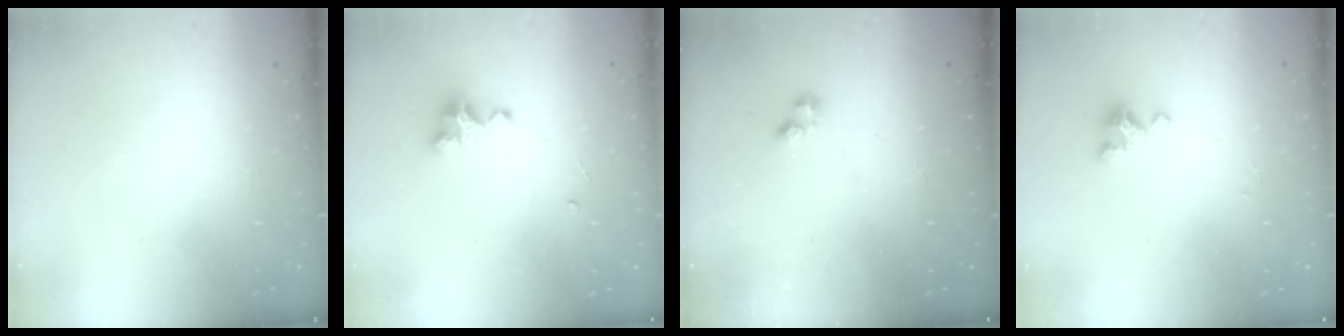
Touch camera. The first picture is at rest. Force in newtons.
{"total": 3.4, "press": 3.4, "slide": 0.4}
{"total": 2.3, "press": 2.2, "slide": 0.3}
{"total": 2.3, "press": 2.2, "slide": 0.4}